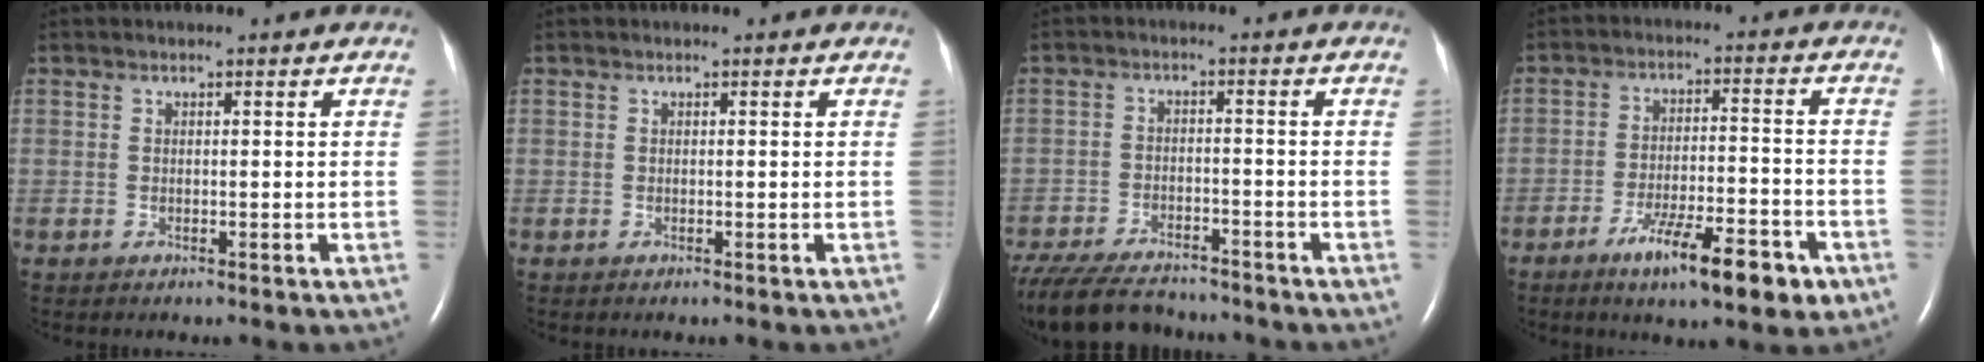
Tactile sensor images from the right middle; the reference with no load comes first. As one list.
[{"total": 0.0}, {"total": 14.8, "force": [-12.9, 3.9, 6.2], "torque": [-0.147, -0.026, -0.199]}, {"total": 11.1, "force": [-6.4, 2.1, 8.8], "torque": [-0.143, -0.009, -0.097]}]